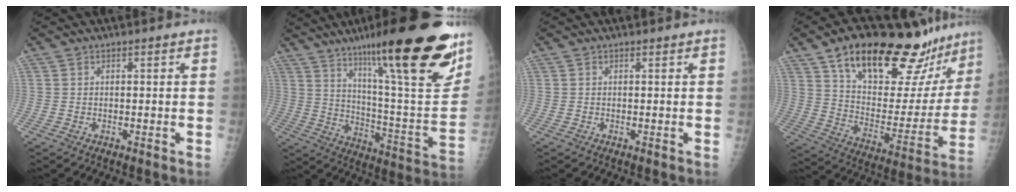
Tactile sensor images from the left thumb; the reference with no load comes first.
{"total": 32.2, "force": [19.1, 5.6, 25.3], "torque": [-0.310, -0.059, 0.292]}
{"total": 0.0}
{"total": 29.0, "force": [20.2, 11.5, 17.3], "torque": [-0.217, -0.068, 0.309]}